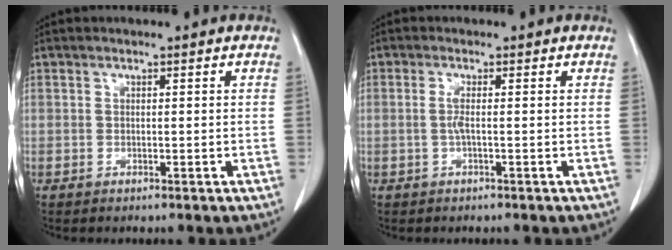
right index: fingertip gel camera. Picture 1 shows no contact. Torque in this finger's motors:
{"motor_torque": [0.32, -0.13, 0.13, 0.05]}